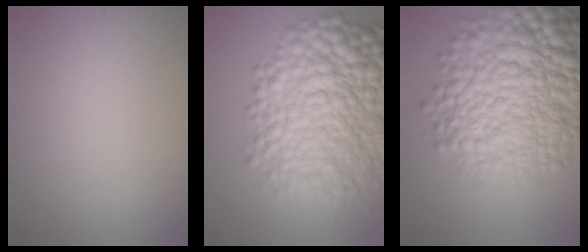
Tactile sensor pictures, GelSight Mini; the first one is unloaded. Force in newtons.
{"total": 9.9, "press": 9.9, "slide": 0.1}
{"total": 12.3, "press": 12.3, "slide": 0.2}